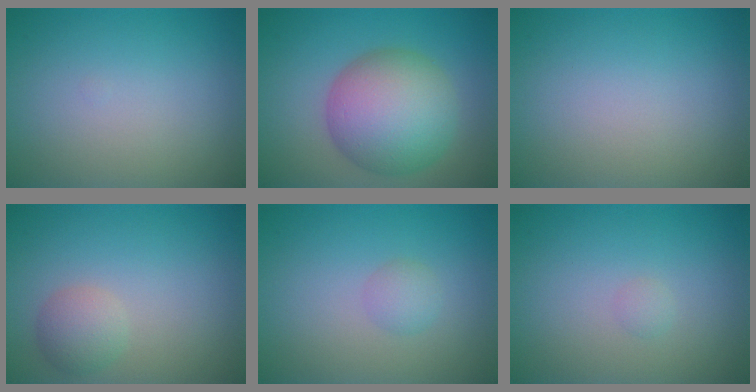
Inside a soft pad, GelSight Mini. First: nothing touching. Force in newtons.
{"total": 9.1, "press": 9.1, "slide": 0.3}
{"total": 0.0}
{"total": 2.2, "press": 2.2, "slide": 0.1}
{"total": 1.3, "press": 1.3, "slide": 0.1}
{"total": 0.6, "press": 0.6, "slide": 0.0}